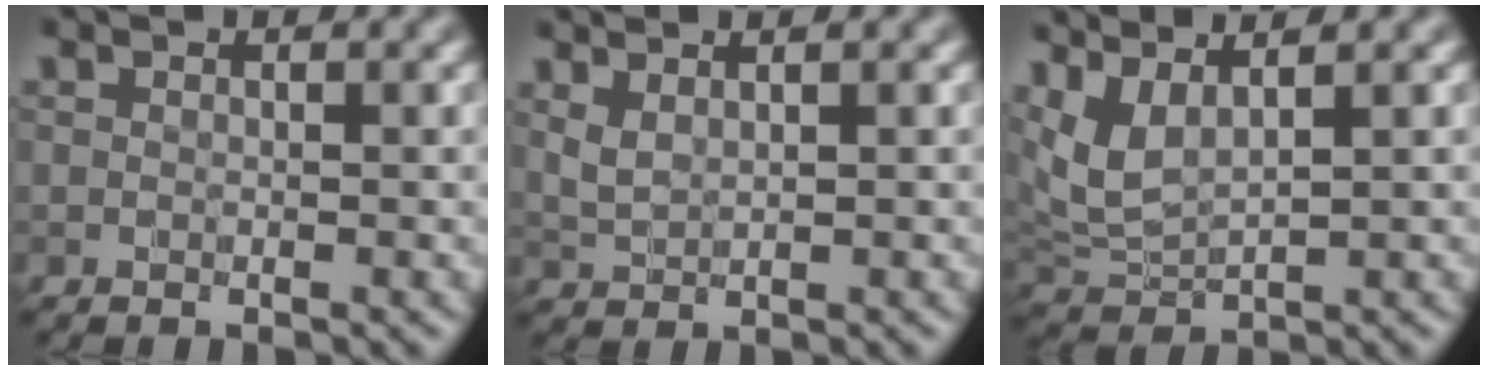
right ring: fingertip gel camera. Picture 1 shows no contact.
{"total": 1.5, "force": [1.2, 0.3, 0.8], "torque": [-0.019, -0.001, 0.032]}
{"total": 3.7, "force": [2.5, 0.9, 2.5], "torque": [-0.071, 0.004, 0.058]}